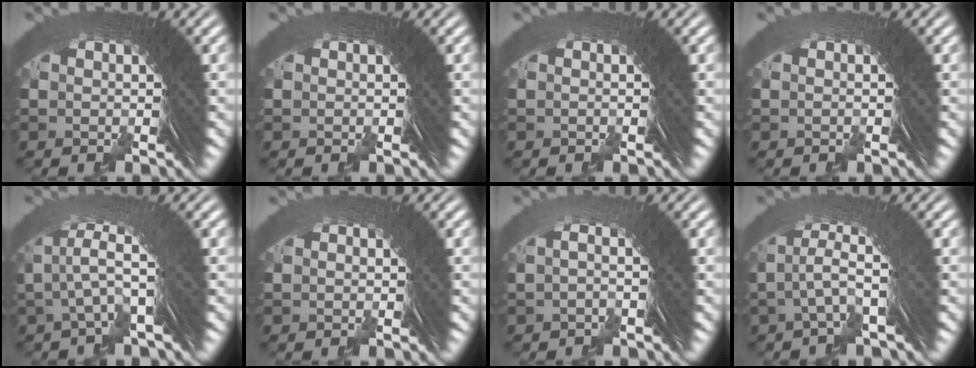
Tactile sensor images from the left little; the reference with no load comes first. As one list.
[{"total": 0.0}, {"total": 0.8, "force": [-0.5, -0.6, -0.2], "torque": [0.006, 0.005, -0.008]}, {"total": 1.1, "force": [-0.6, -0.9, -0.4], "torque": [0.010, 0.007, -0.011]}, {"total": 2.6, "force": [-0.2, -0.2, 2.6], "torque": [-0.044, 0.005, 0.002]}, {"total": 0.8, "force": [-0.6, -0.3, -0.4], "torque": [0.011, 0.007, -0.011]}, {"total": 1.2, "force": [-0.3, -1.0, 0.5], "torque": [-0.011, 0.008, -0.002]}, {"total": 2.1, "force": [-0.3, -0.3, 2.1], "torque": [-0.039, -0.002, 0.004]}]